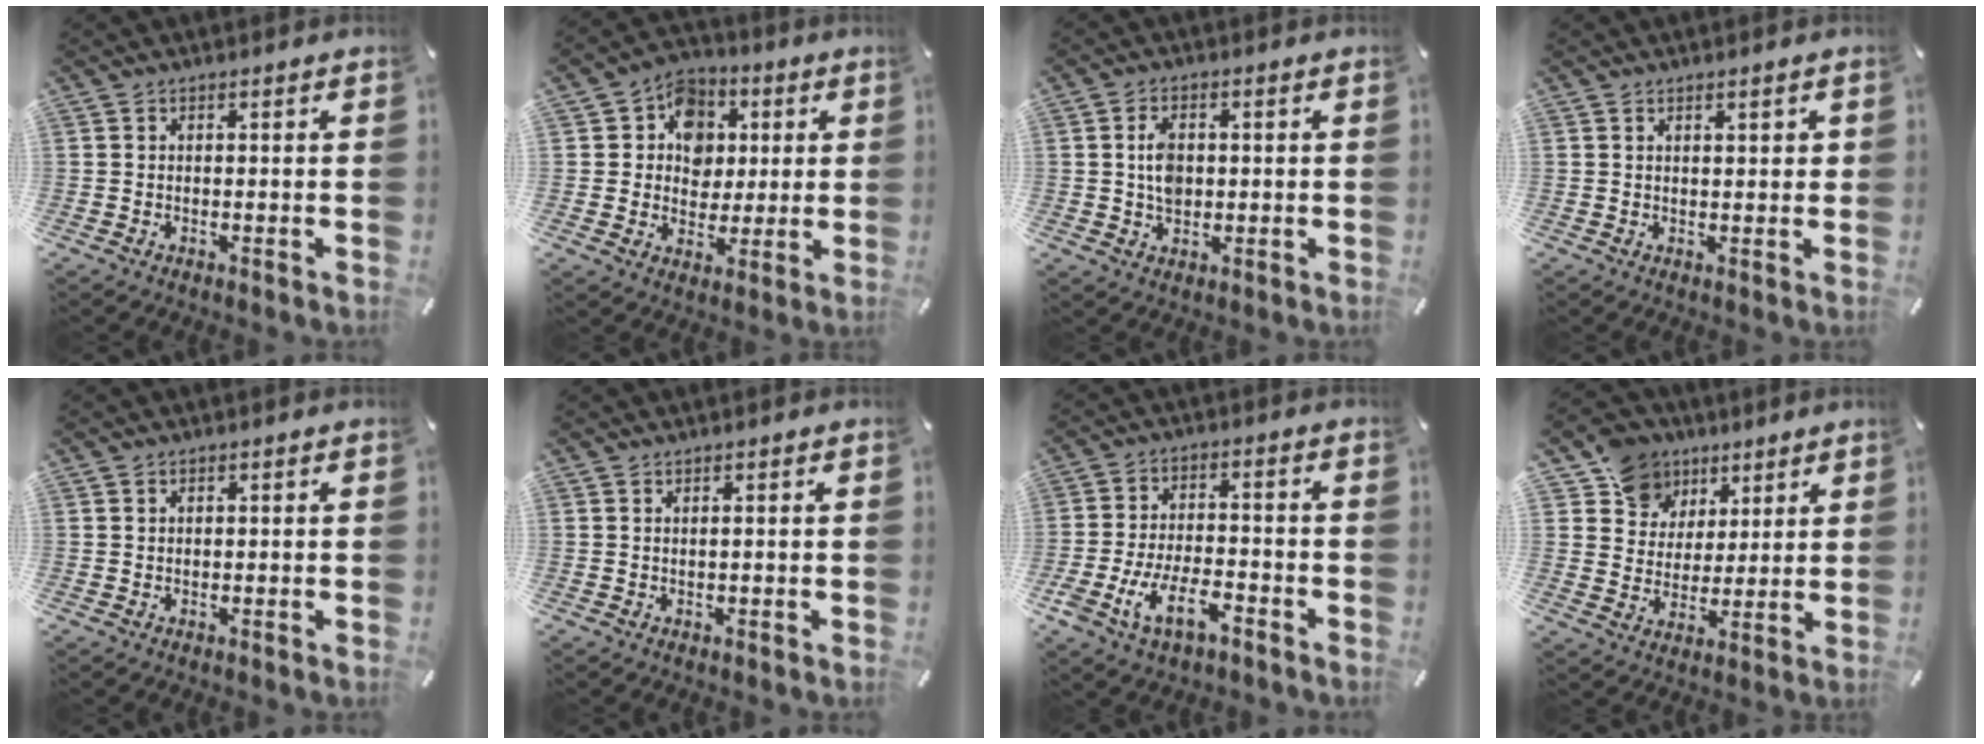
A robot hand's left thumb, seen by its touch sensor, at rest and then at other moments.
{"total": 10.8, "force": [1.5, 10.0, 3.6], "torque": [-0.049, -0.001, 0.030]}
{"total": 5.2, "force": [0.4, 3.6, 3.7], "torque": [-0.065, 0.000, 0.002]}
{"total": 1.3, "force": [0.8, 0.5, 0.8], "torque": [-0.017, 0.002, 0.014]}
{"total": 0.6, "force": [0.2, 0.5, 0.0], "torque": [0.000, 0.004, 0.003]}
{"total": 0.5, "force": [0.3, 0.0, 0.4], "torque": [-0.008, 0.001, 0.004]}
{"total": 11.0, "force": [-5.4, 5.6, 7.8], "torque": [-0.167, 0.014, -0.101]}
{"total": 10.8, "force": [6.1, 8.8, 1.0], "torque": [-0.036, -0.042, 0.120]}